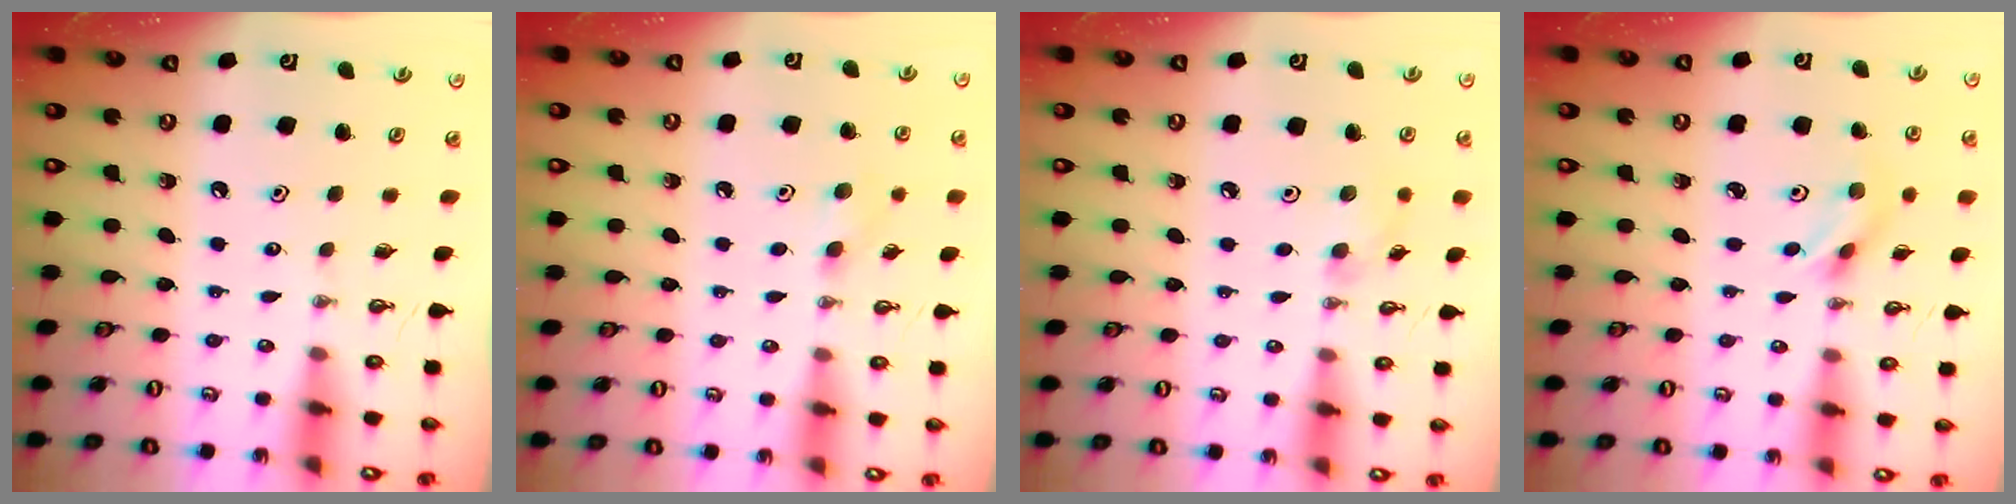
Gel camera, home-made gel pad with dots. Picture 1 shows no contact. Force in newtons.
{"total": 5.2, "press": 5.1, "slide": 0.8}
{"total": 4.6, "press": 4.4, "slide": 1.4}
{"total": 3.8, "press": 2.8, "slide": 2.6}